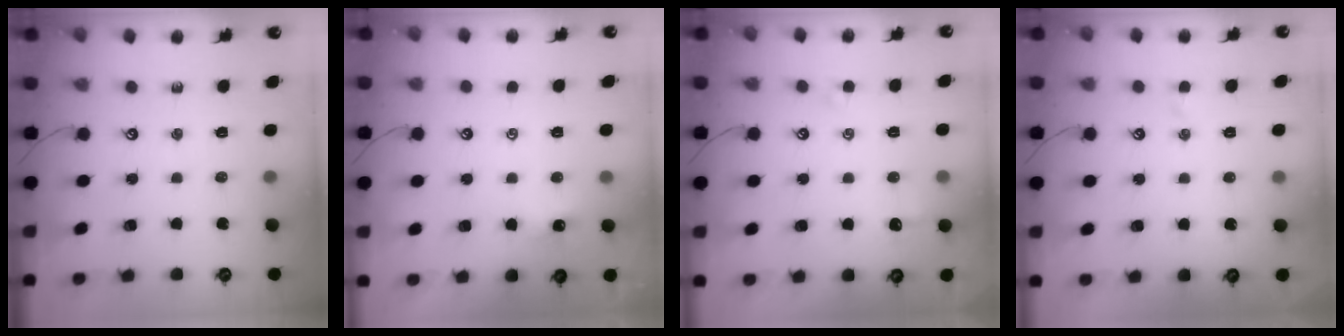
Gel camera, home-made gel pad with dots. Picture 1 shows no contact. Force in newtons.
{"total": 2.3, "press": 2.3, "slide": 0.2}
{"total": 1.1, "press": 0.9, "slide": 0.6}
{"total": 0.8, "press": 0.7, "slide": 0.5}